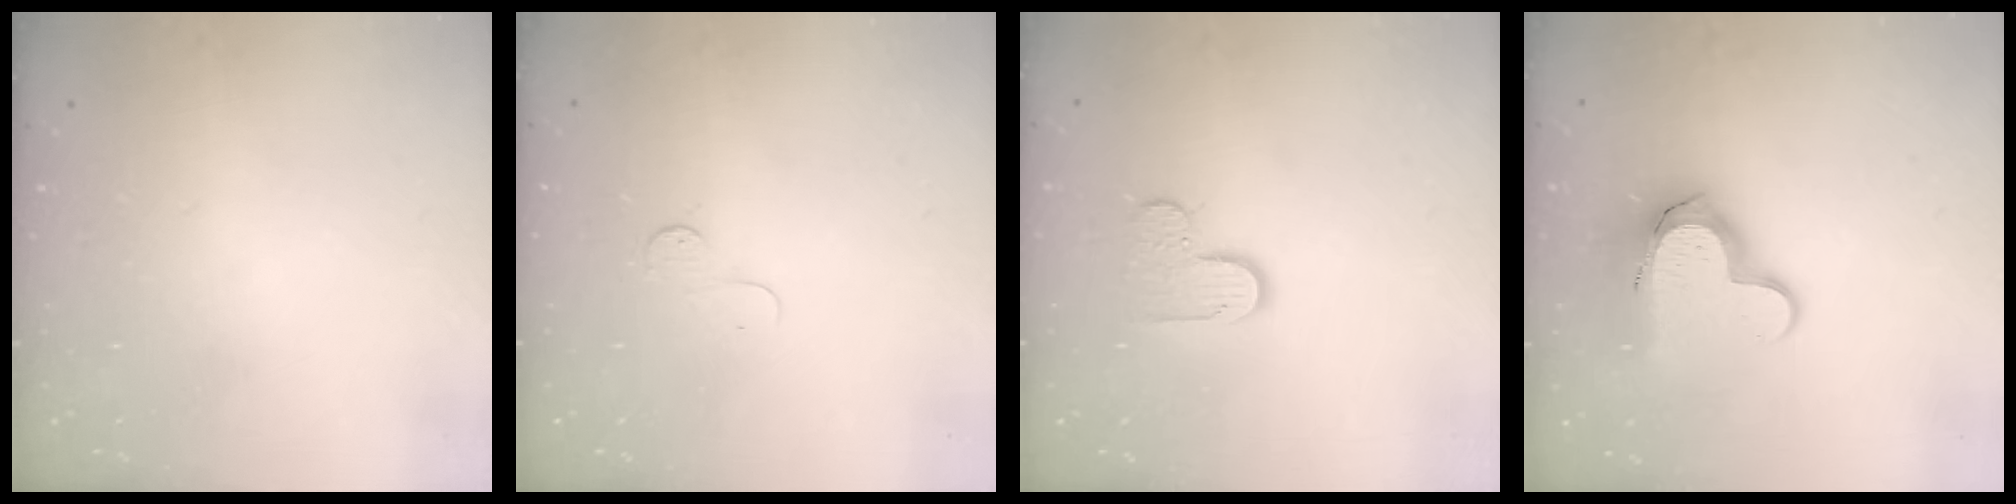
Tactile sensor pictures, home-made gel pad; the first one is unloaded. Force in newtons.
{"total": 3.9, "press": 3.9, "slide": 0.4}
{"total": 5.6, "press": 5.6, "slide": 0.3}
{"total": 14.9, "press": 14.9, "slide": 1.3}